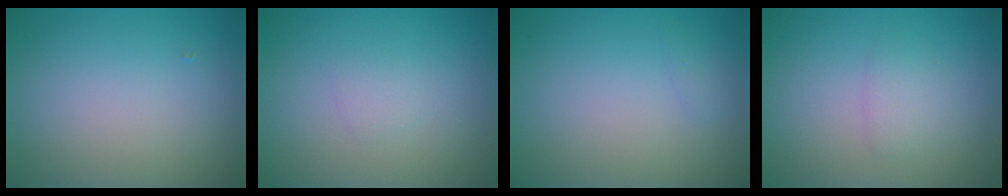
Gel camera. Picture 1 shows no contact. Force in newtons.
{"total": 0.8, "press": 0.8, "slide": 0.1}
{"total": 0.5, "press": 0.5, "slide": 0.0}
{"total": 1.4, "press": 1.4, "slide": 0.0}